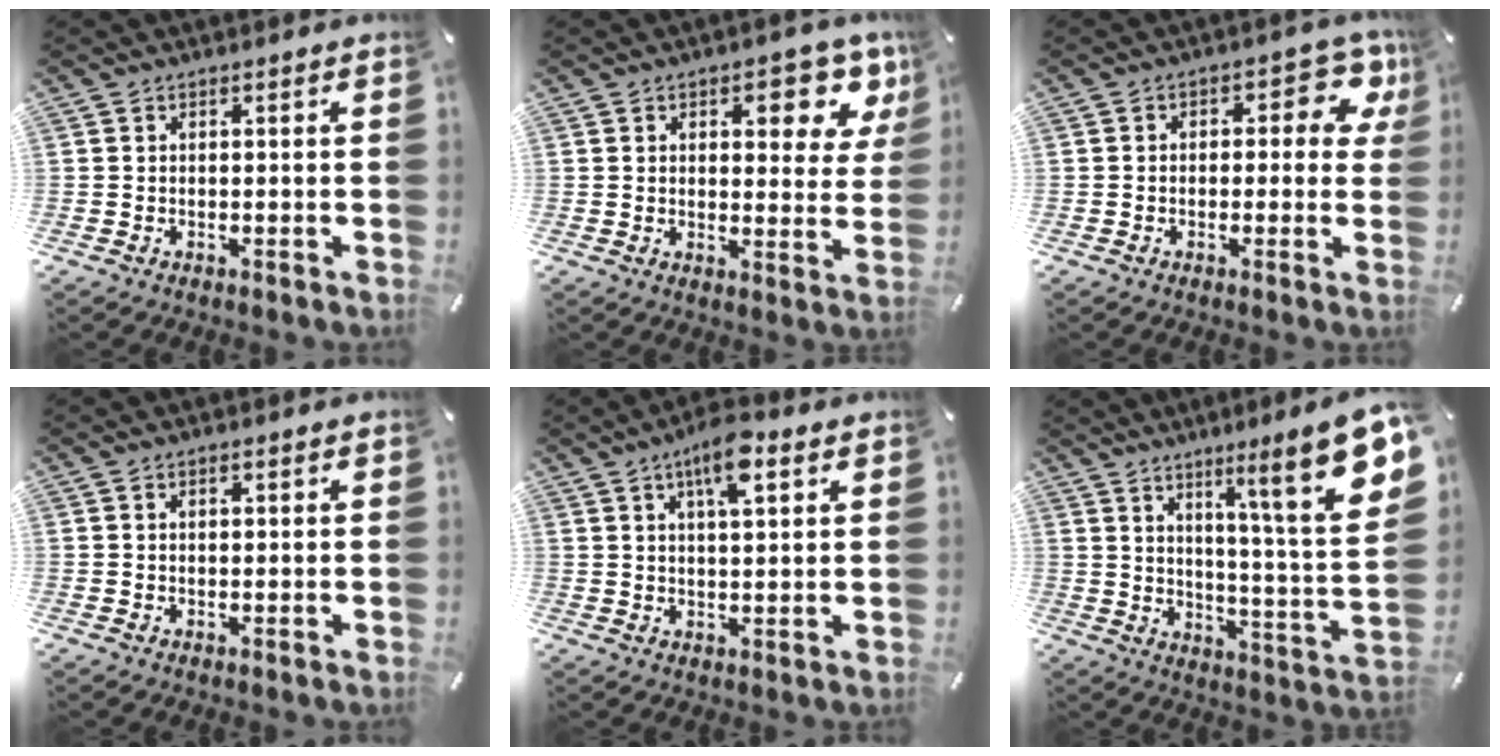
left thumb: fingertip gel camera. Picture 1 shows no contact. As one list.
[{"total": 9.2, "force": [4.9, 4.3, 6.4], "torque": [-0.070, -0.027, 0.077]}, {"total": 8.2, "force": [2.7, 4.6, 6.2], "torque": [-0.075, -0.011, 0.040]}, {"total": 0.9, "force": [0.4, 0.5, 0.7], "torque": [-0.014, 0.004, 0.005]}, {"total": 8.5, "force": [4.5, 2.7, 6.6], "torque": [-0.114, -0.001, 0.074]}, {"total": 18.6, "force": [10.4, 1.9, 15.3], "torque": [-0.220, -0.084, 0.148]}]